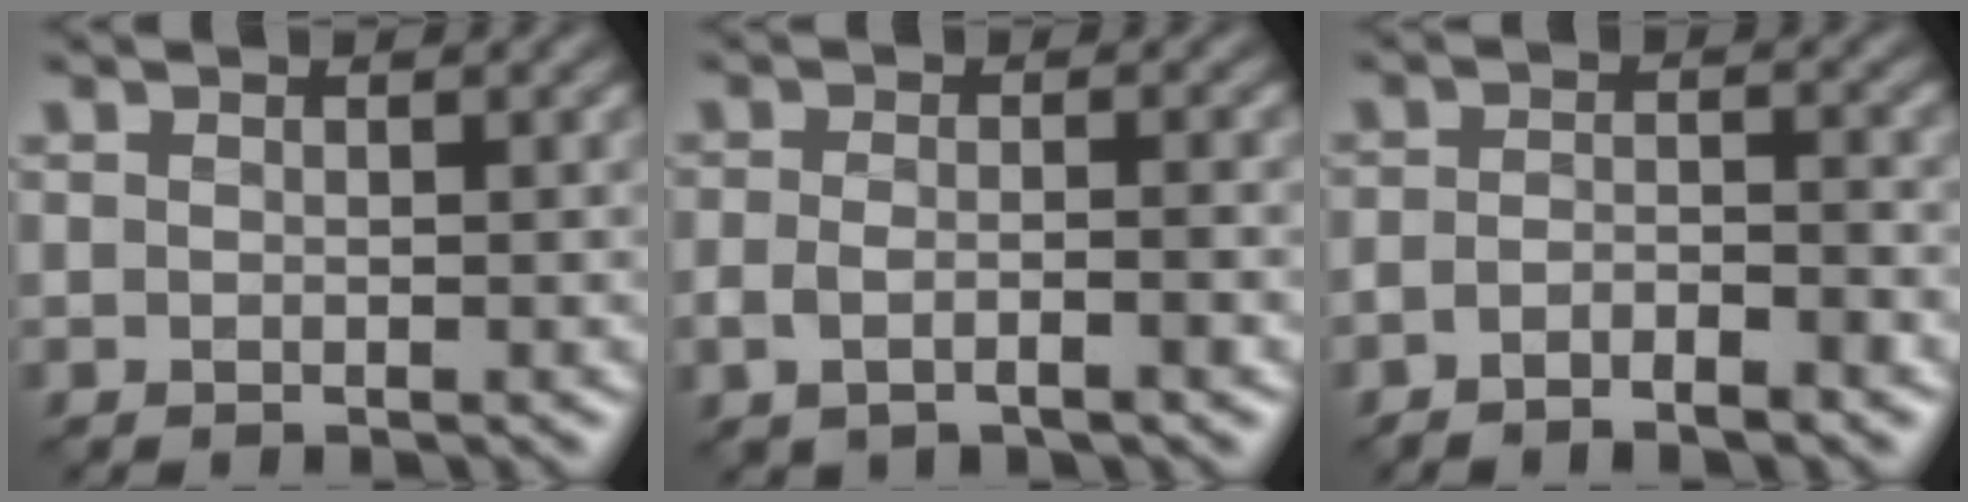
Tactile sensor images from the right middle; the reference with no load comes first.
{"total": 2.7, "force": [-1.4, 0.9, 2.2], "torque": [-0.046, -0.003, -0.023]}
{"total": 2.7, "force": [-2.1, 0.4, 1.7], "torque": [-0.030, 0.001, -0.040]}